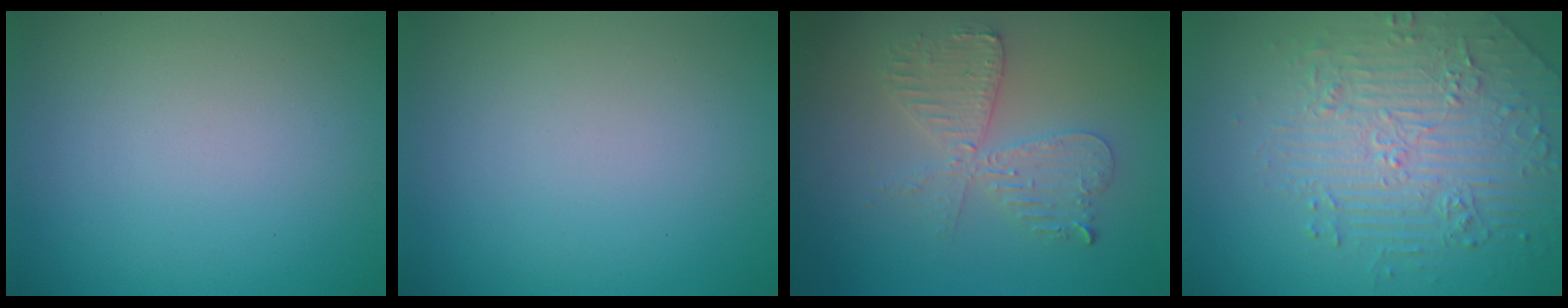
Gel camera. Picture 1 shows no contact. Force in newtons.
{"total": 0.0}
{"total": 4.2, "press": 3.6, "slide": 2.2}
{"total": 4.3, "press": 4.1, "slide": 1.1}